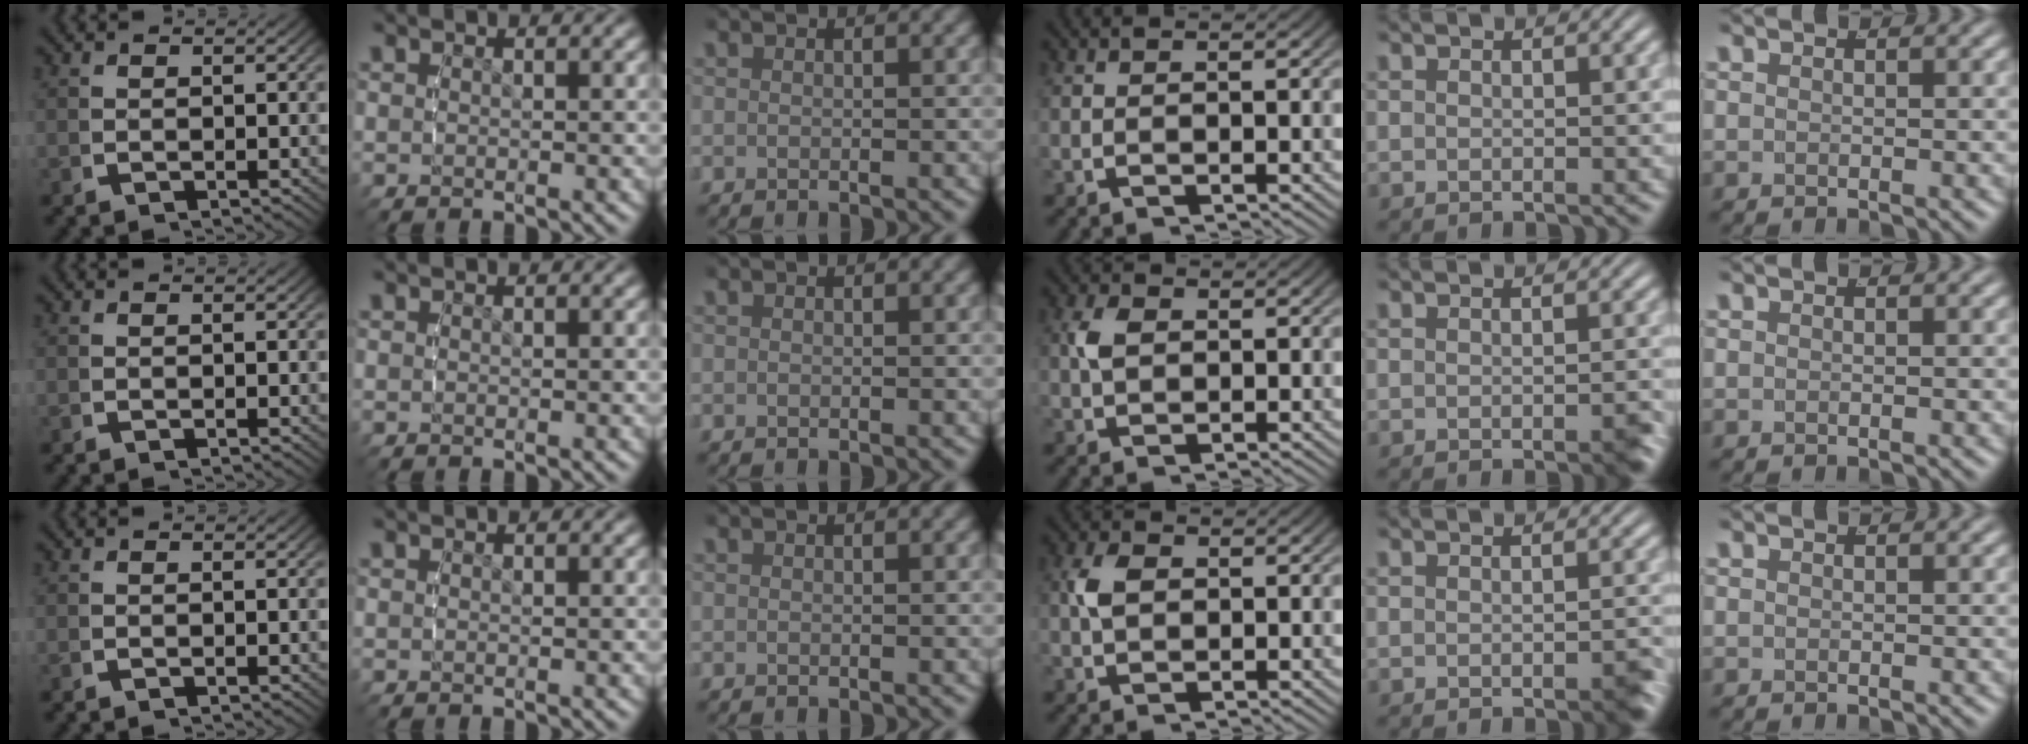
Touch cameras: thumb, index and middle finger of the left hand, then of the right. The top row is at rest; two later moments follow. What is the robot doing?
{"motion": "lift_and_place", "object": "bottle cap"}